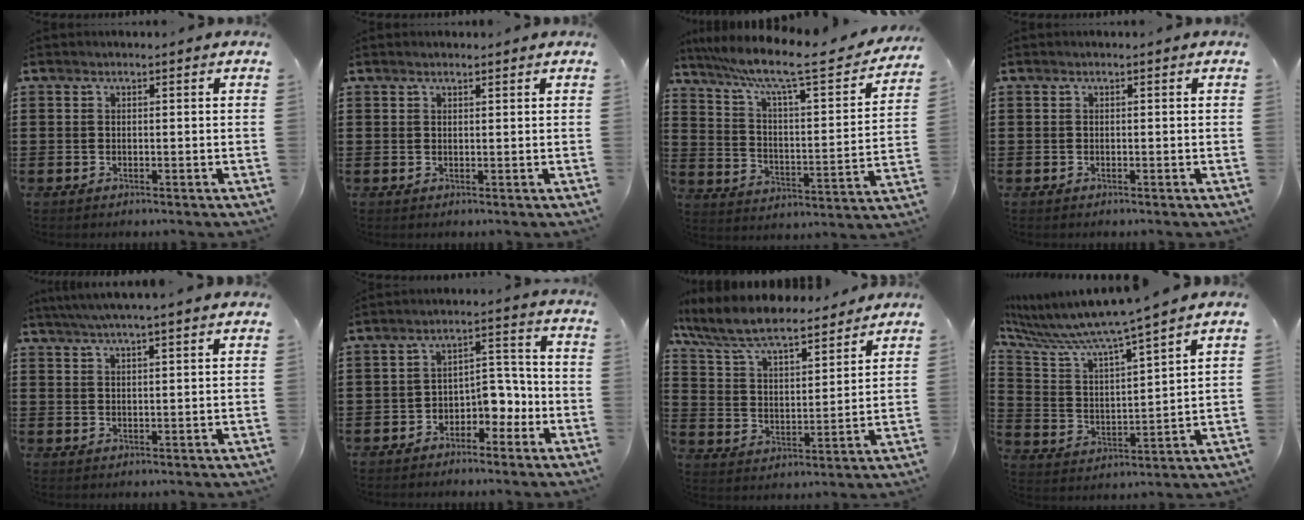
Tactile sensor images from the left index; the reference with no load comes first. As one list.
[{"total": 0.8, "force": [0.7, 0.1, 0.3], "torque": [-0.007, 0.000, 0.014]}, {"total": 9.9, "force": [7.6, 0.6, 6.4], "torque": [-0.142, -0.050, 0.118]}, {"total": 0.0}, {"total": 3.9, "force": [3.4, -0.5, 1.7], "torque": [-0.043, -0.008, 0.062]}, {"total": 5.2, "force": [-3.1, 3.0, 2.8], "torque": [-0.052, 0.015, -0.060]}, {"total": 8.3, "force": [7.6, 1.1, 3.4], "torque": [-0.098, -0.042, 0.129]}, {"total": 7.5, "force": [6.7, -0.4, 3.4], "torque": [-0.099, -0.057, 0.107]}]